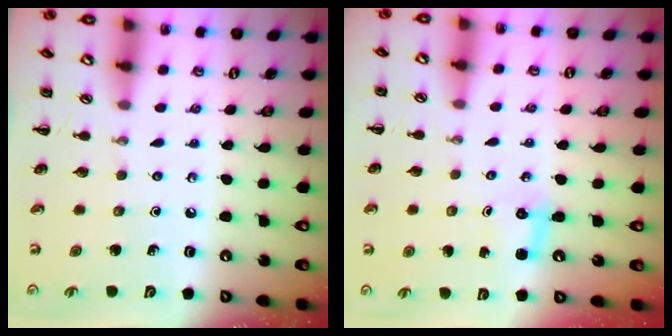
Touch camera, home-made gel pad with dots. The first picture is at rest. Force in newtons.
{"total": 2.6, "press": 2.5, "slide": 0.7}